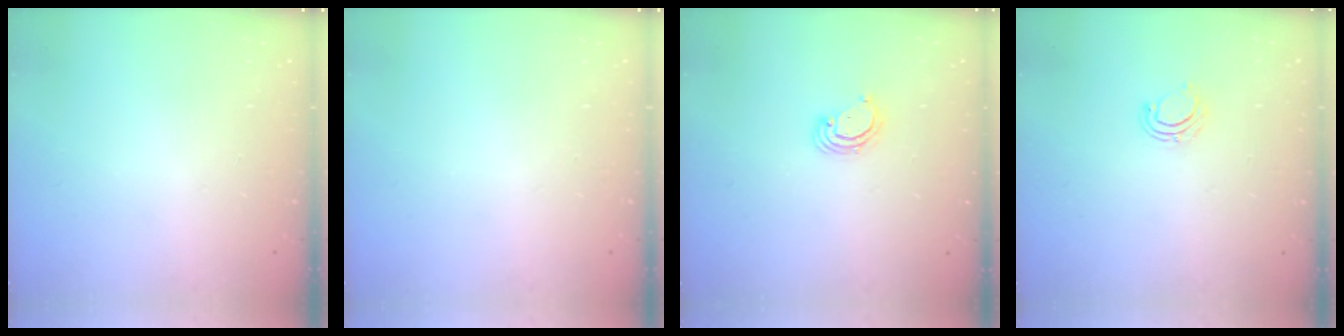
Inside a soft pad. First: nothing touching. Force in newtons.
{"total": 0.0}
{"total": 3.5, "press": 3.5, "slide": 0.1}
{"total": 5.0, "press": 4.9, "slide": 1.0}